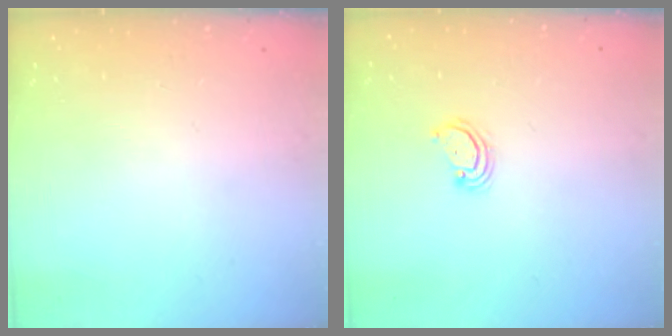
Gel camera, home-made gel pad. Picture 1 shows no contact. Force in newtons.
{"total": 2.8, "press": 2.8, "slide": 0.2}